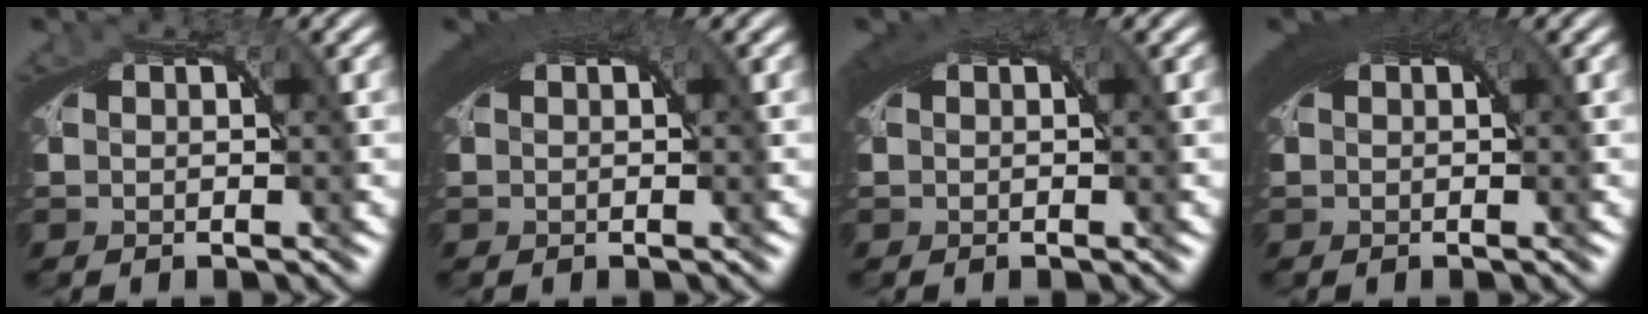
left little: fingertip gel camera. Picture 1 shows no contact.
{"total": 3.8, "force": [1.7, 1.3, 3.1], "torque": [-0.044, 0.013, 0.022]}
{"total": 3.1, "force": [1.4, 1.0, 2.6], "torque": [-0.040, 0.011, 0.019]}
{"total": 5.1, "force": [2.0, 1.8, 4.3], "torque": [-0.059, 0.018, 0.025]}